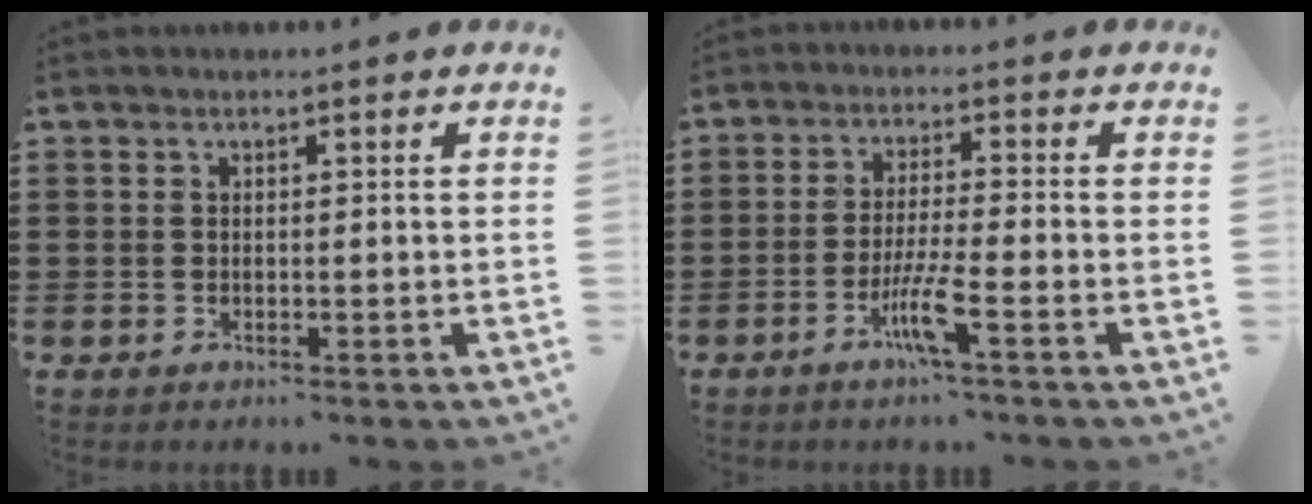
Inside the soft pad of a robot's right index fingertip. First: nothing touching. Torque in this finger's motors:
{"motor_torque": [0.11, 0.10, 0.32, 0.10]}